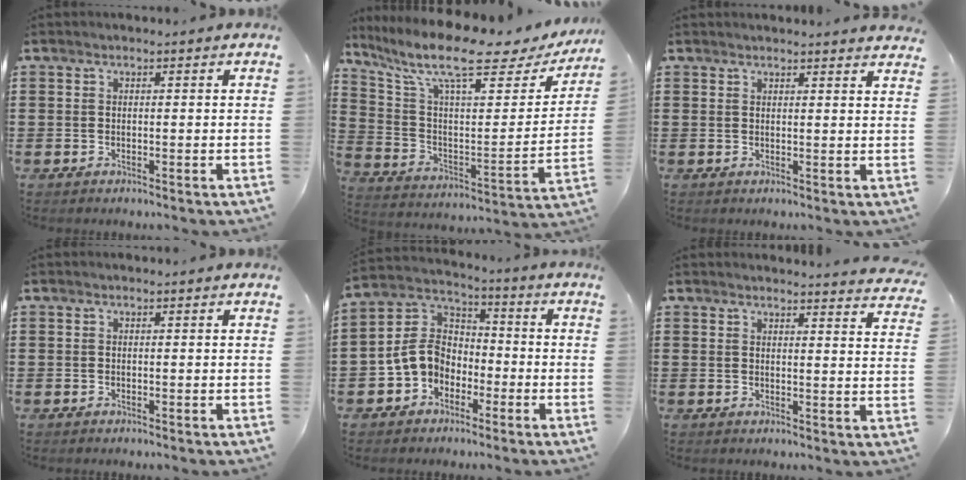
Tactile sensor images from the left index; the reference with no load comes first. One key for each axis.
{"total": 12.4, "fx": 9.3, "fy": 2.4, "fz": 7.9, "tx": -0.175, "ty": -0.058, "tz": 0.153}
{"total": 1.9, "fx": 1.8, "fy": -0.1, "fz": 0.3, "tx": -0.001, "ty": -0.004, "tz": 0.034}
{"total": 0.0}
{"total": 7.7, "fx": -2.3, "fy": 6.3, "fz": 3.8, "tx": -0.115, "ty": 0.008, "tz": -0.054}
{"total": 3.0, "fx": 2.9, "fy": -0.5, "fz": 0.4, "tx": -0.011, "ty": -0.017, "tz": 0.052}